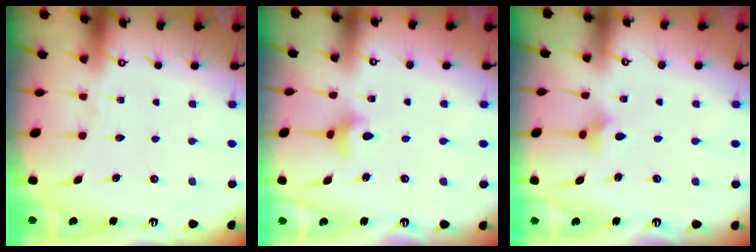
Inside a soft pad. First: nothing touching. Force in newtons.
{"total": 3.5, "press": 3.4, "slide": 0.6}
{"total": 1.9, "press": 1.8, "slide": 0.5}